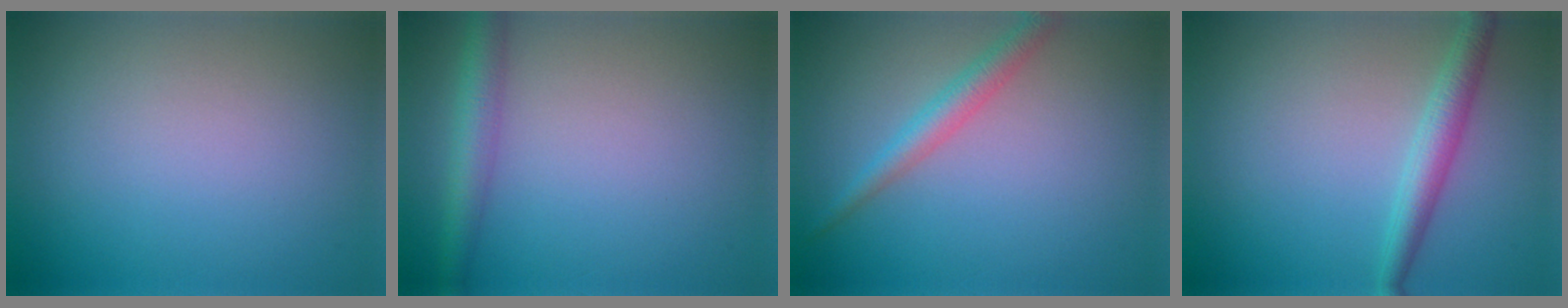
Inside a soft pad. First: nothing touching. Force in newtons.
{"total": 3.2, "press": 3.2, "slide": 0.1}
{"total": 2.5, "press": 2.5, "slide": 0.0}
{"total": 2.8, "press": 2.8, "slide": 0.0}